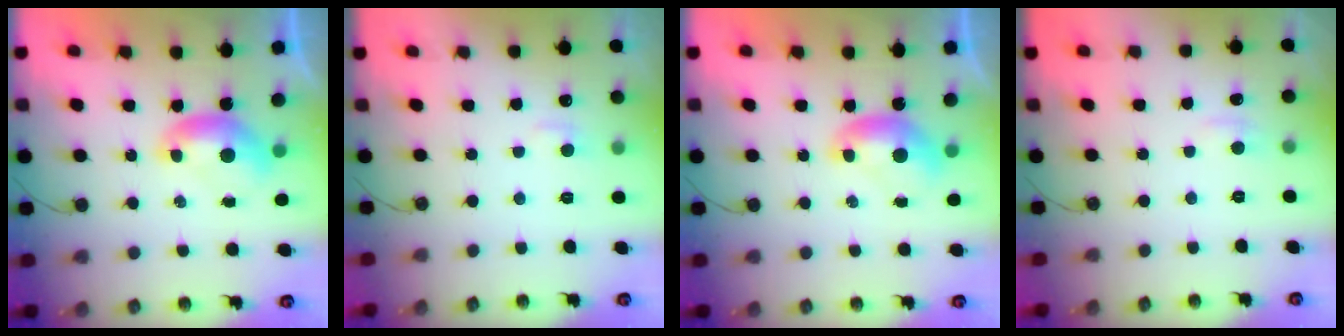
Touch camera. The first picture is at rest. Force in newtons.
{"total": 1.7, "press": 1.6, "slide": 0.6}
{"total": 0.0}
{"total": 1.4, "press": 1.3, "slide": 0.6}